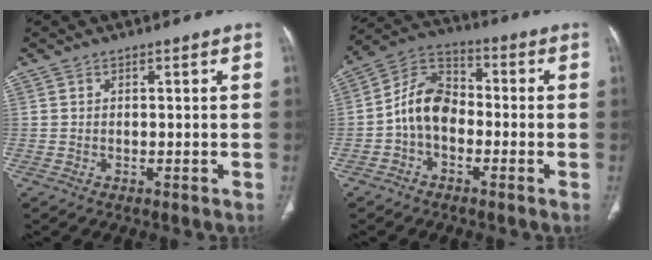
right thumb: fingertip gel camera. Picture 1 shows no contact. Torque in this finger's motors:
{"motor_torque": [1.59, 1.45, 1.18, -0.63, 0.07]}